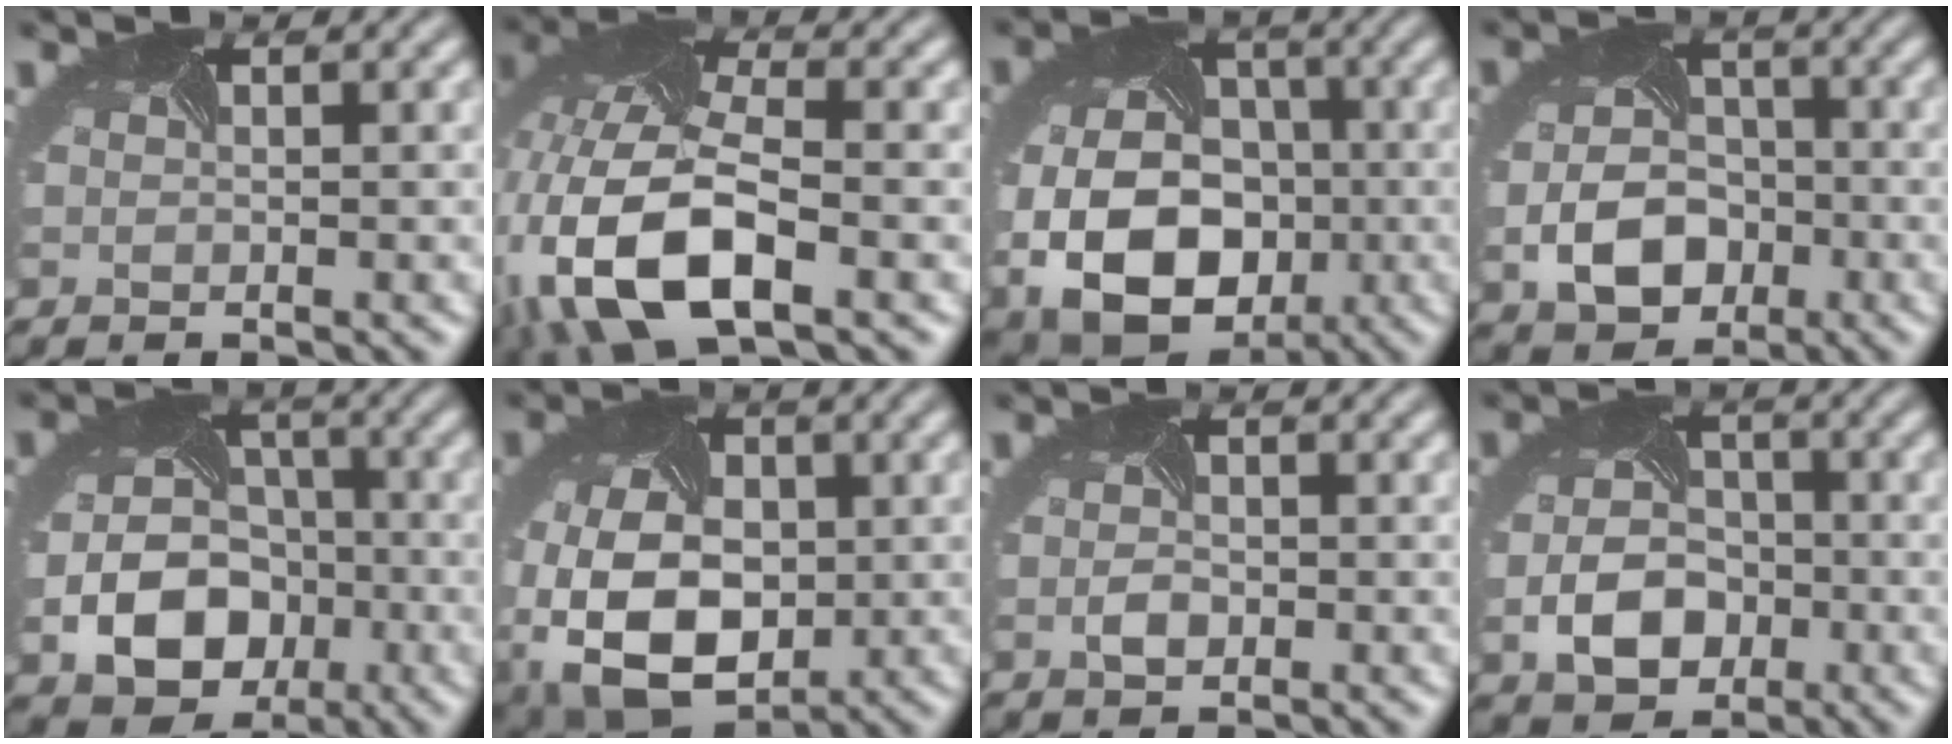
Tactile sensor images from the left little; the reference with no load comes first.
{"total": 12.7, "force": [-4.6, 6.6, 9.8], "torque": [-0.223, -0.024, -0.077]}
{"total": 14.4, "force": [-2.7, 10.9, 9.0], "torque": [-0.159, -0.046, -0.038]}
{"total": 6.2, "force": [-2.0, 4.7, 3.6], "torque": [-0.075, -0.020, -0.029]}
{"total": 8.1, "force": [-2.6, 6.3, 4.4], "torque": [-0.083, -0.031, -0.034]}
{"total": 13.4, "force": [-2.8, 9.4, 9.1], "torque": [-0.179, -0.038, -0.036]}
{"total": 1.3, "force": [-0.6, 0.9, 0.8], "torque": [-0.023, -0.005, -0.009]}
{"total": 5.5, "force": [-1.7, 4.0, 3.3], "torque": [-0.069, -0.017, -0.026]}